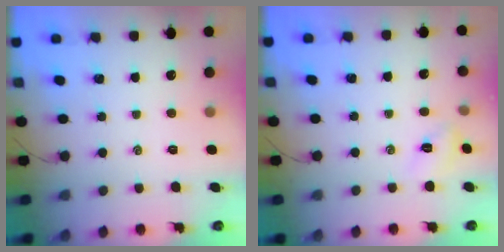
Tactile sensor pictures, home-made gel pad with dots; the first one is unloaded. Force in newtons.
{"total": 5.0, "press": 4.8, "slide": 1.5}